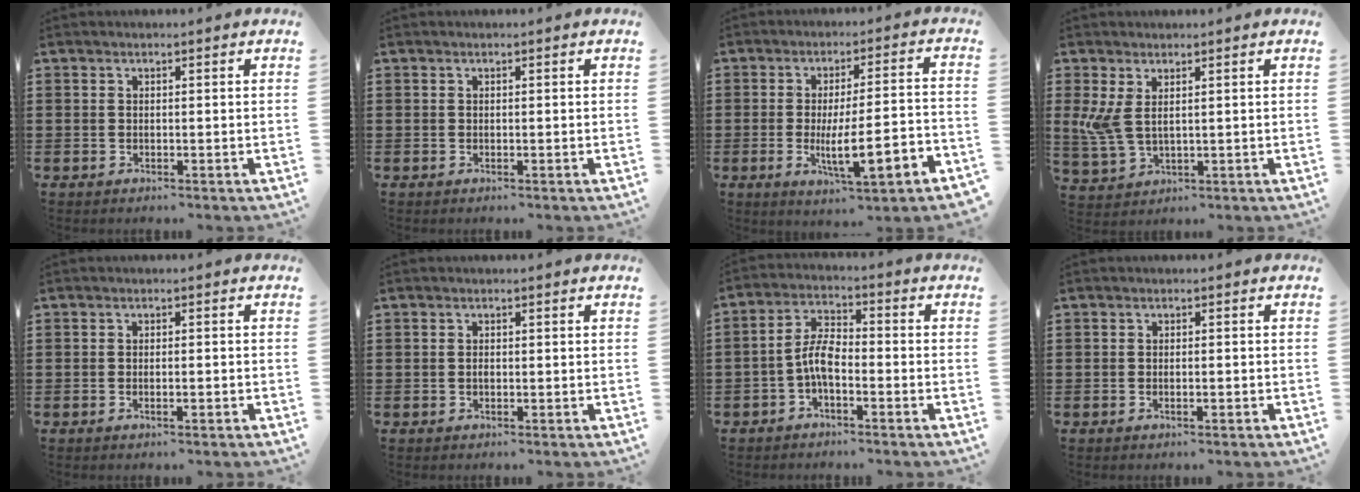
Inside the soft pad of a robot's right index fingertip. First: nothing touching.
{"total": 0.0}
{"total": 9.8, "force": [-3.3, 2.2, 9.0], "torque": [-0.142, -0.005, -0.054]}
{"total": 4.6, "force": [1.6, 2.1, 3.8], "torque": [-0.107, -0.008, 0.021]}
{"total": 1.1, "force": [-0.4, 0.2, 1.0], "torque": [-0.019, -0.002, -0.007]}
{"total": 0.8, "force": [-0.1, 0.4, 0.7], "torque": [-0.016, 0.000, -0.002]}
{"total": 5.6, "force": [-2.0, 2.4, 4.7], "torque": [-0.111, 0.004, -0.045]}
{"total": 0.9, "force": [-0.3, 0.2, 0.8], "torque": [-0.015, -0.004, -0.005]}